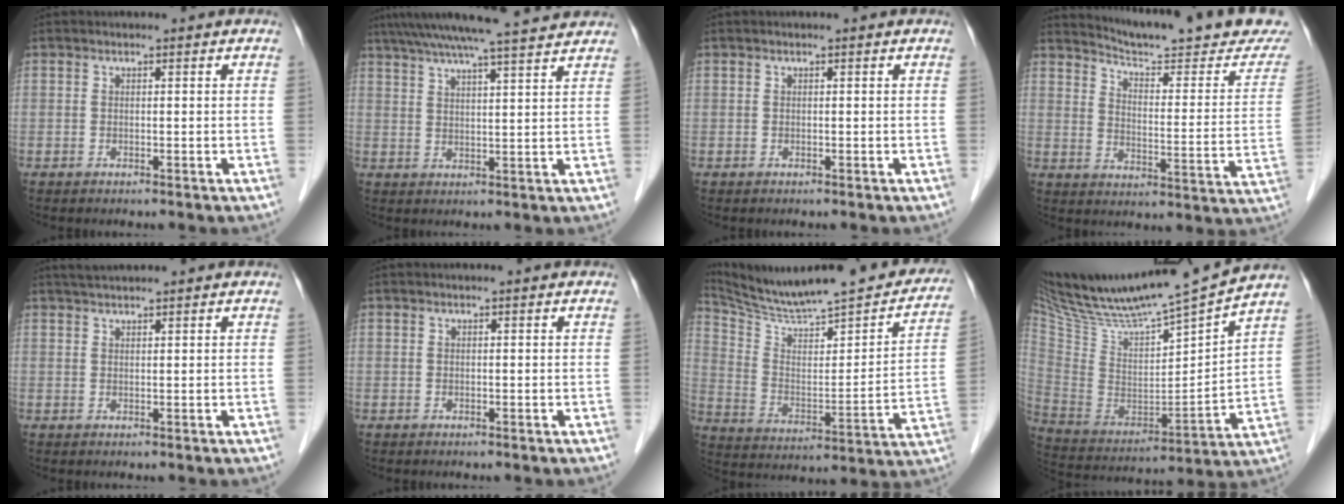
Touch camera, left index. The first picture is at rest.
{"total": 16.0, "force": [14.1, 0.3, 7.7], "torque": [-0.135, 0.037, 0.198]}
{"total": 0.0}
{"total": 20.1, "force": [18.9, 0.9, 6.8], "torque": [-0.093, -0.077, 0.238]}
{"total": 2.6, "force": [2.4, -0.1, 1.0], "torque": [-0.017, 0.021, 0.044]}
{"total": 0.0}
{"total": 24.9, "force": [22.3, 3.0, 10.6], "torque": [-0.162, -0.051, 0.316]}
{"total": 22.6, "force": [20.4, 0.2, 9.8], "torque": [-0.183, -0.032, 0.346]}